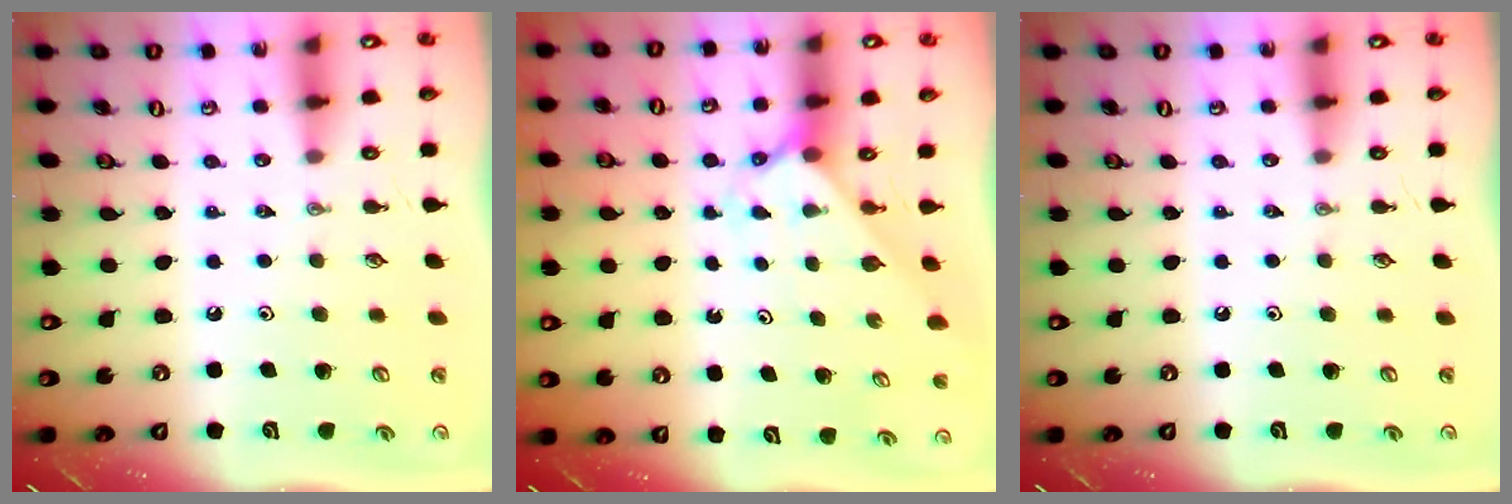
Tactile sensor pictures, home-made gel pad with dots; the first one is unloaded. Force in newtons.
{"total": 2.5, "press": 2.5, "slide": 0.2}
{"total": 0.0}